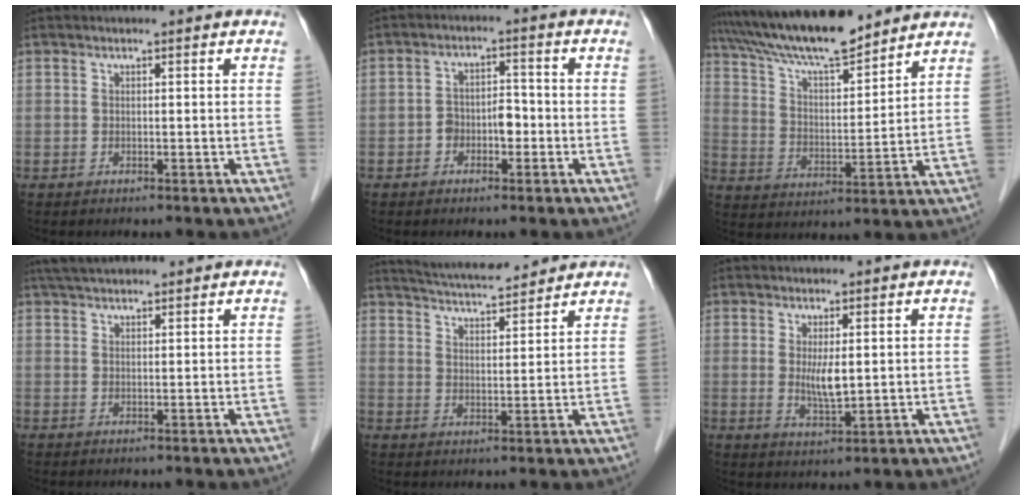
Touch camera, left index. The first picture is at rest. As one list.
[{"total": 4.0, "force": [-1.4, 2.4, 2.9], "torque": [-0.050, 0.019, -0.025]}, {"total": 14.1, "force": [12.6, 1.6, 6.3], "torque": [-0.115, 0.011, 0.223]}, {"total": 5.8, "force": [5.2, 1.1, 2.5], "torque": [-0.038, 0.040, 0.089]}, {"total": 11.2, "force": [10.4, 1.4, 4.1], "torque": [-0.076, 0.020, 0.162]}, {"total": 3.6, "force": [0.7, 0.7, 3.5], "torque": [-0.068, -0.012, 0.018]}]